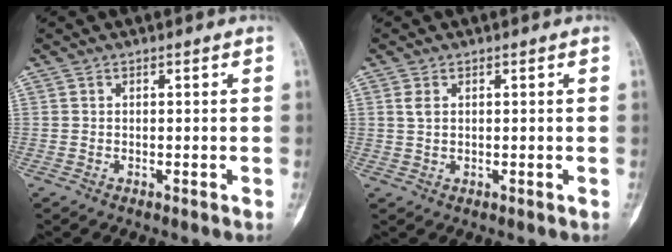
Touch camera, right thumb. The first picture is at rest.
{"total": 1.8, "force": [0.6, 1.0, 1.3], "torque": [-0.028, 0.002, 0.015]}